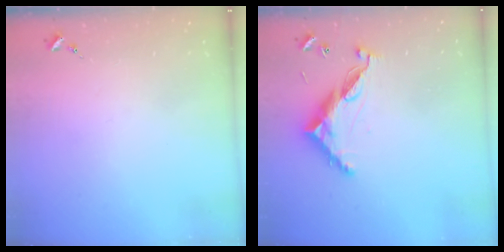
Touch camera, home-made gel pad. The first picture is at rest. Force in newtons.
{"total": 9.9, "press": 9.9, "slide": 0.4}